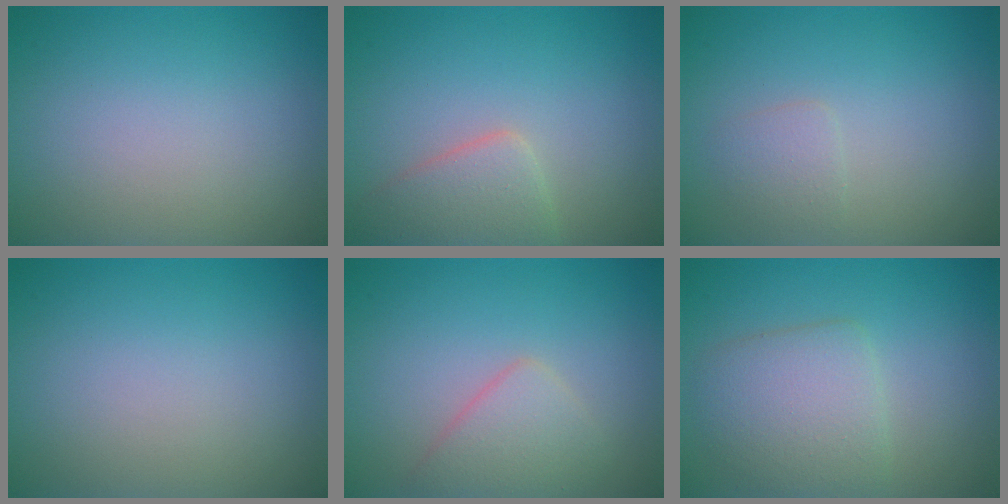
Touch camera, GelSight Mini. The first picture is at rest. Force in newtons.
{"total": 2.5, "press": 2.5, "slide": 0.2}
{"total": 1.3, "press": 1.3, "slide": 0.0}
{"total": 0.0}
{"total": 2.7, "press": 2.7, "slide": 0.1}
{"total": 4.0, "press": 4.0, "slide": 0.1}